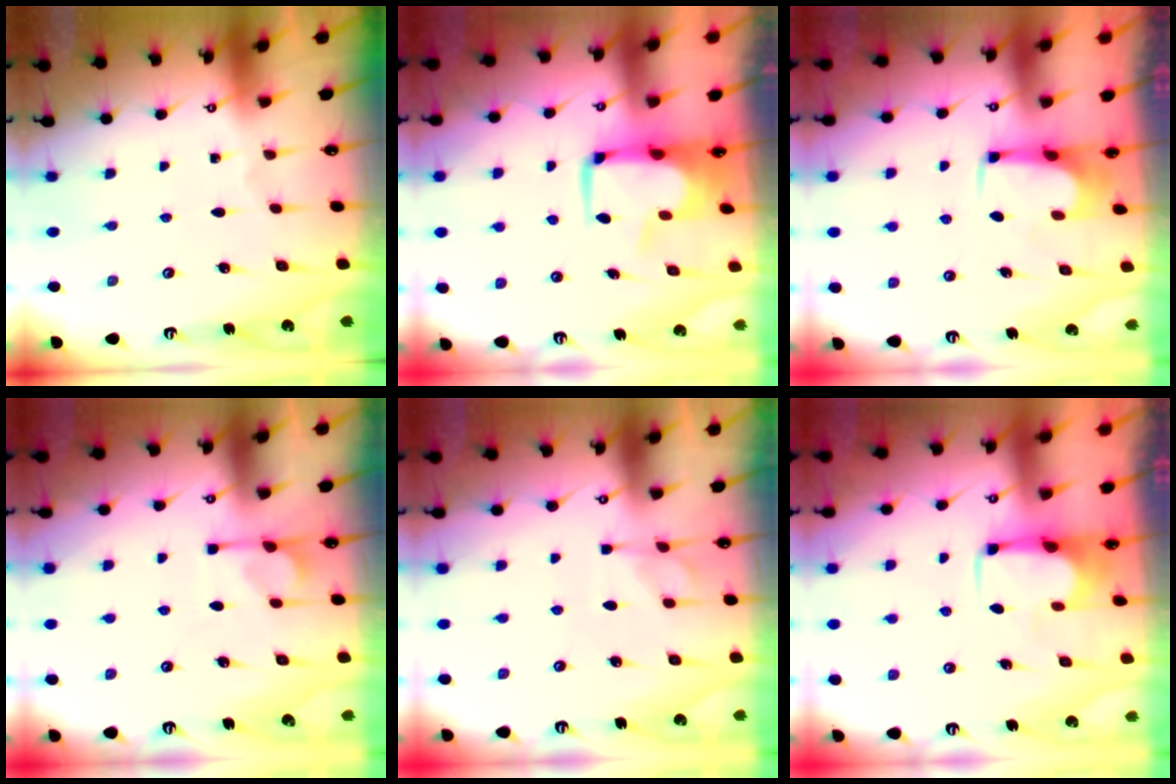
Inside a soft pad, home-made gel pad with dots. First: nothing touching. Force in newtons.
{"total": 3.3, "press": 3.2, "slide": 0.9}
{"total": 3.6, "press": 3.6, "slide": 0.2}
{"total": 2.0, "press": 1.5, "slide": 1.2}
{"total": 1.9, "press": 1.2, "slide": 1.4}
{"total": 1.7, "press": 1.6, "slide": 0.5}